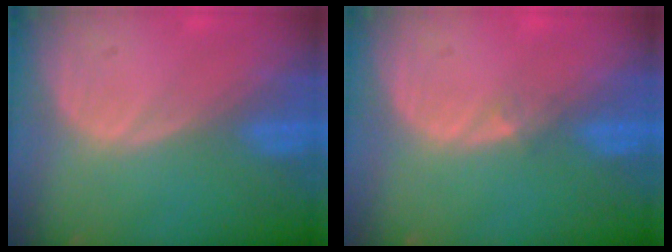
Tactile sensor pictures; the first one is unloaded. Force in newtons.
{"total": 0.9, "press": 0.7, "slide": 0.6}